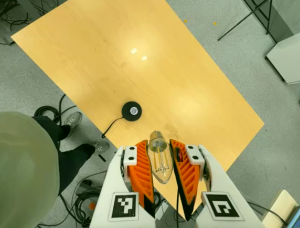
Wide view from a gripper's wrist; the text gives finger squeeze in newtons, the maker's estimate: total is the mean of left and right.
{"total": 20.1, "left": 22.2, "right": 17.9}